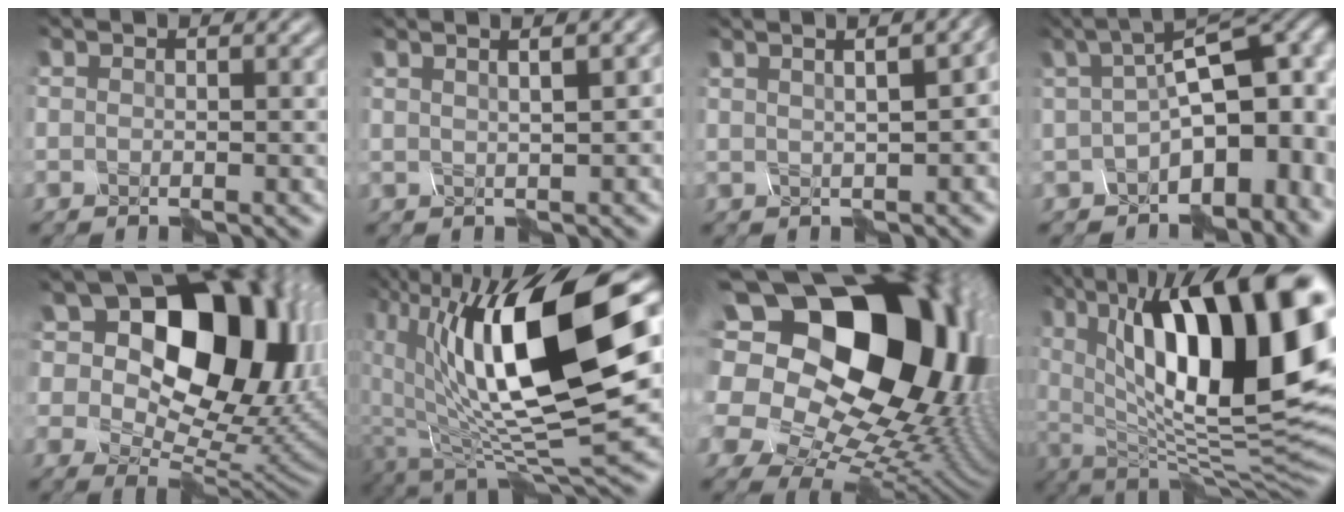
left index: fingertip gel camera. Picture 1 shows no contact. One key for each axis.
{"total": 6.1, "fx": 2.9, "fy": 2.3, "fz": 4.8, "tx": -0.041, "ty": 0.041, "tz": 0.017}
{"total": 6.7, "fx": 2.4, "fy": 2.4, "fz": 5.8, "tx": -0.036, "ty": 0.030, "tz": 0.022}
{"total": 11.1, "fx": -0.4, "fy": 6.1, "fz": 9.3, "tx": -0.116, "ty": 0.011, "tz": -0.003}
{"total": 18.8, "fx": 6.2, "fy": 12.1, "fz": 13.0, "tx": -0.197, "ty": 0.050, "tz": 0.089}
{"total": 16.6, "fx": 3.8, "fy": 7.4, "fz": 14.4, "tx": -0.252, "ty": -0.008, "tz": 0.066}
{"total": 23.9, "fx": 7.9, "fy": 16.7, "fz": 15.1, "tx": -0.318, "ty": 0.054, "tz": 0.157}
{"total": 19.2, "fx": 6.3, "fy": 7.2, "fz": 16.7, "tx": -0.249, "ty": 0.028, "tz": 0.108}